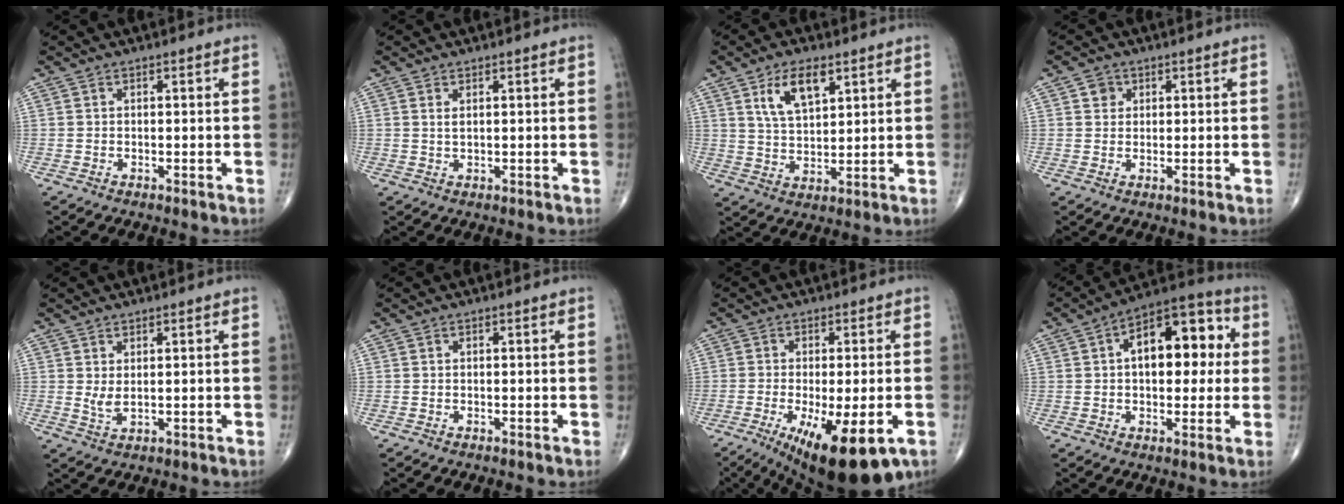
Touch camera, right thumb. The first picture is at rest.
{"total": 1.1, "force": [0.6, 0.3, 0.9], "torque": [-0.019, -0.004, 0.014]}
{"total": 8.6, "force": [4.3, 4.0, 6.3], "torque": [-0.099, -0.020, 0.083]}
{"total": 2.4, "force": [1.0, 2.1, 0.6], "torque": [0.001, -0.004, 0.011]}
{"total": 2.5, "force": [0.7, 0.9, 2.2], "torque": [-0.043, -0.011, 0.019]}
{"total": 0.0}
{"total": 15.5, "force": [-6.5, 4.9, 13.1], "torque": [-0.190, -0.019, -0.088]}
{"total": 15.8, "force": [2.8, 8.6, 13.0], "torque": [-0.151, 0.028, 0.034]}